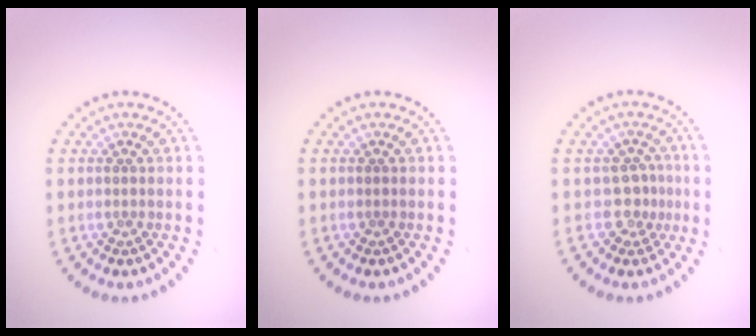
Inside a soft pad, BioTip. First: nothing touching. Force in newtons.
{"total": 0.0}
{"total": 2.0, "press": 1.4, "slide": 1.3}